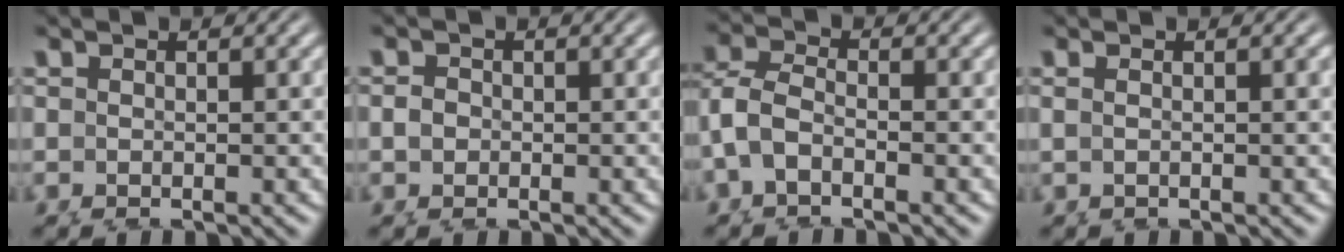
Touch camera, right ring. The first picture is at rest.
{"total": 0.8, "force": [0.1, 0.8, 0.0], "torque": [-0.003, -0.013, 0.007]}
{"total": 5.3, "force": [-0.1, 4.5, 2.6], "torque": [-0.087, -0.020, 0.000]}
{"total": 1.1, "force": [0.4, -0.8, 0.6], "torque": [-0.010, -0.001, 0.011]}